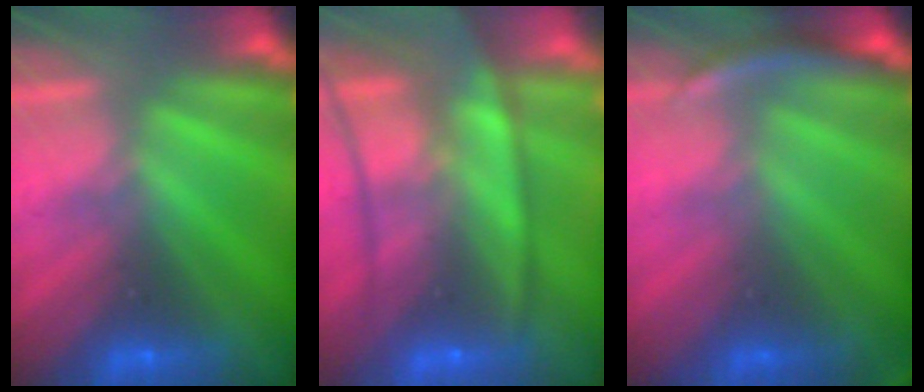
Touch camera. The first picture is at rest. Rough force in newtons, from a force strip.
{"total": 7.6}
{"total": 2.9}